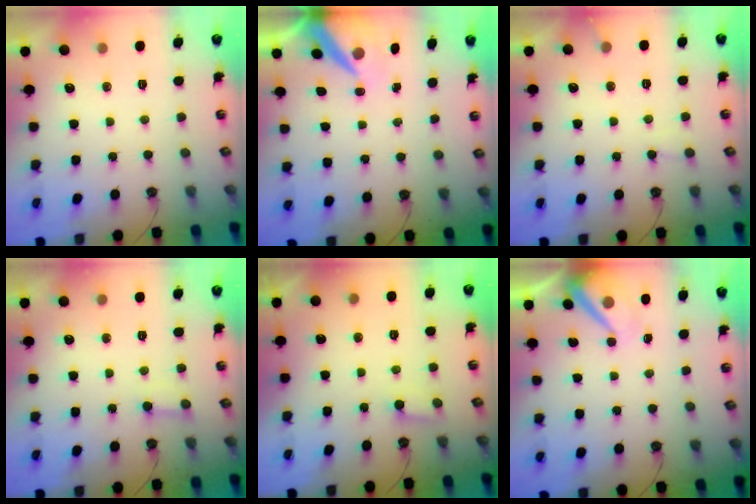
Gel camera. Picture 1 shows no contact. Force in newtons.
{"total": 7.4, "press": 7.4, "slide": 0.7}
{"total": 6.7, "press": 6.7, "slide": 0.4}
{"total": 3.2, "press": 3.1, "slide": 0.6}
{"total": 3.9, "press": 3.9, "slide": 0.3}
{"total": 7.4, "press": 7.3, "slide": 1.0}